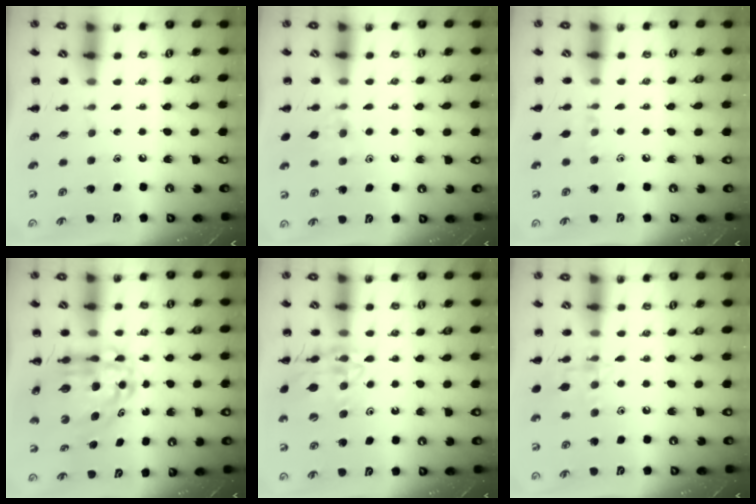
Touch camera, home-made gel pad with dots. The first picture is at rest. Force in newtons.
{"total": 8.1, "press": 7.9, "slide": 1.8}
{"total": 3.8, "press": 3.5, "slide": 1.4}
{"total": 11.3, "press": 10.9, "slide": 3.0}
{"total": 15.5, "press": 15.4, "slide": 1.8}
{"total": 10.8, "press": 10.7, "slide": 1.0}